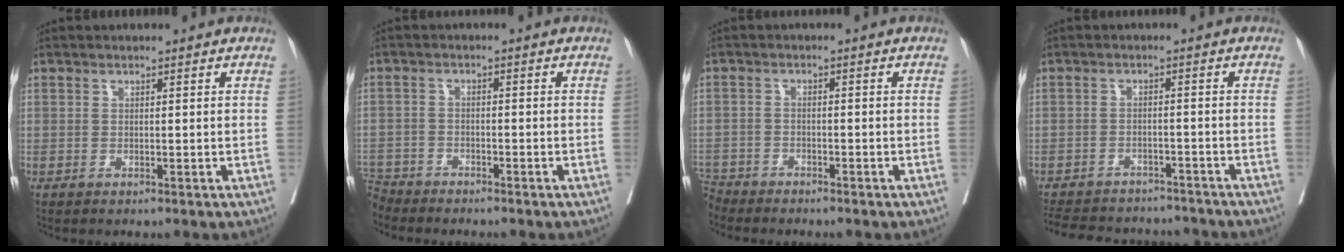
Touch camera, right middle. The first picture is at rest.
{"total": 4.7, "force": [-4.4, 0.9, -1.1], "torque": [0.017, -0.008, -0.089]}
{"total": 4.2, "force": [-4.0, 0.9, -1.0], "torque": [0.014, -0.006, -0.080]}
{"total": 14.9, "force": [-13.3, 5.4, 4.0], "torque": [-0.089, 0.007, -0.172]}